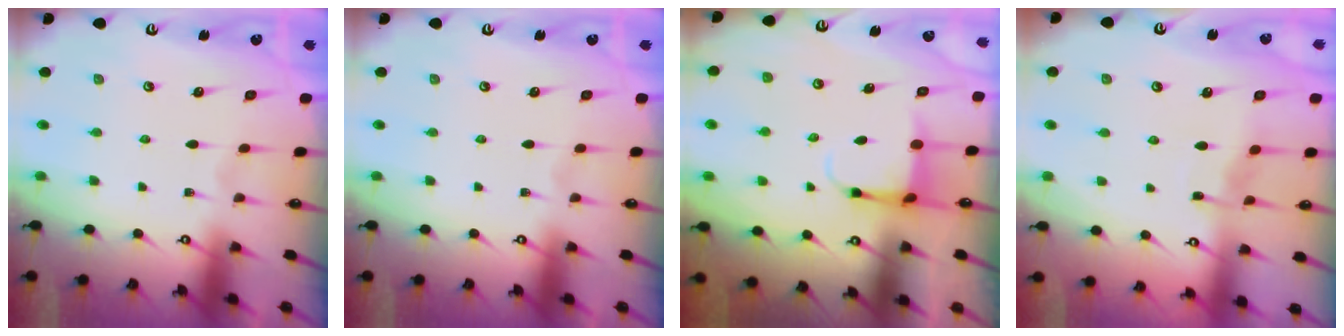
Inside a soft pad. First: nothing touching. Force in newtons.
{"total": 0.0}
{"total": 4.0, "press": 3.8, "slide": 1.2}
{"total": 4.7, "press": 4.7, "slide": 0.5}